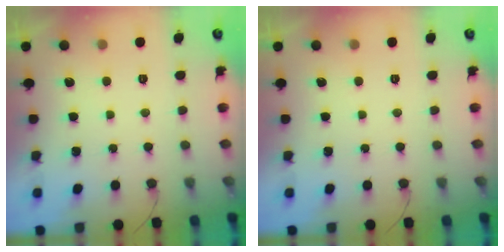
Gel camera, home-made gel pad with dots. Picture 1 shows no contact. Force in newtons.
{"total": 0.0}